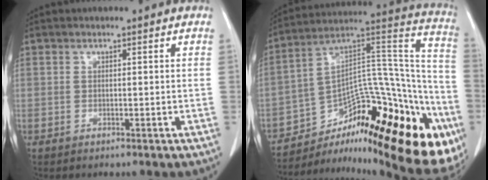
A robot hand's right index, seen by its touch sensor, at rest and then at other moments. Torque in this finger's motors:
{"motor_torque": [1.08, -1.06, 0.22, 0.02]}